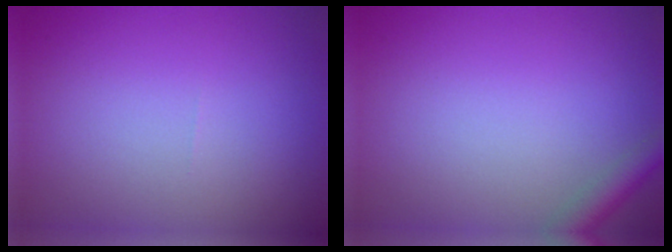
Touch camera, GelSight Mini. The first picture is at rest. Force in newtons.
{"total": 2.2, "press": 2.2, "slide": 0.2}